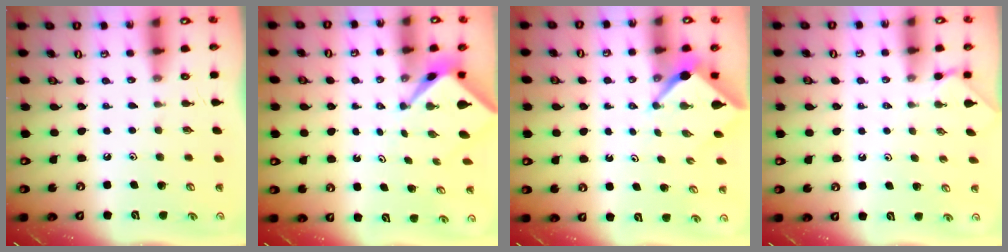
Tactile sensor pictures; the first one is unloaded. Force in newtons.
{"total": 2.4, "press": 2.4, "slide": 0.1}
{"total": 3.6, "press": 3.6, "slide": 0.3}
{"total": 0.9, "press": 0.9, "slide": 0.3}